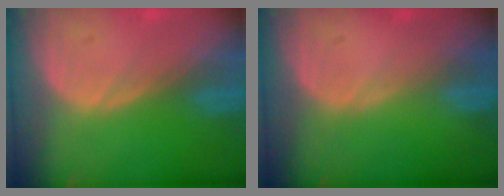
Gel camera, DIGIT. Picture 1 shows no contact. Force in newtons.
{"total": 0.0}